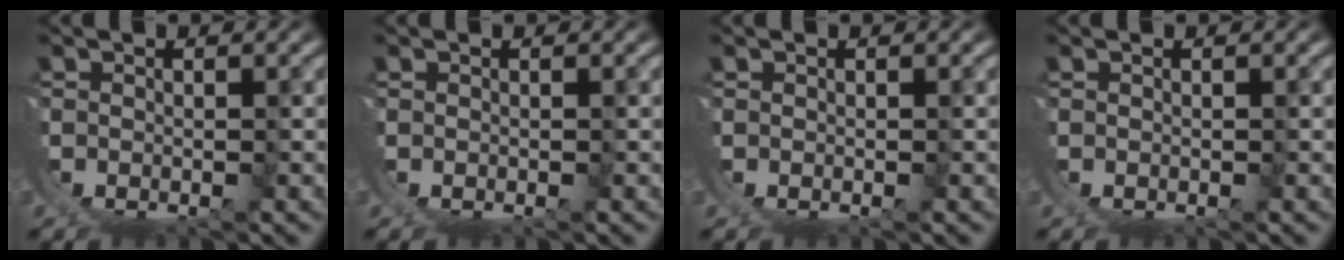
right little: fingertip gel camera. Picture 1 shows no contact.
{"total": 0.0}
{"total": 0.0}
{"total": 0.0}